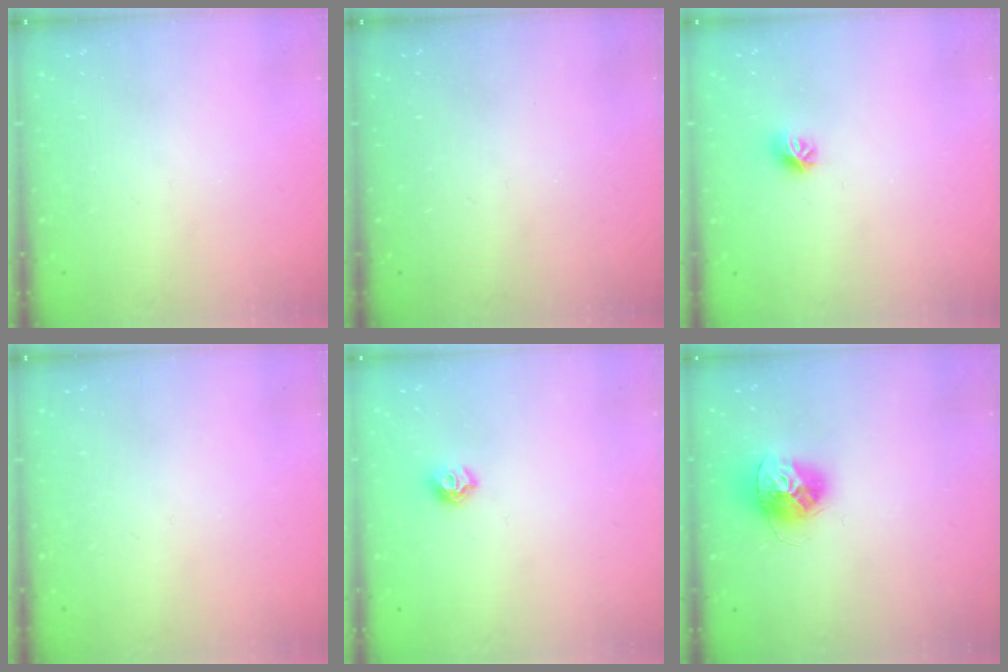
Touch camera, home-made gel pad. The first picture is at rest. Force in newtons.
{"total": 0.0}
{"total": 7.4, "press": 7.4, "slide": 0.7}
{"total": 0.0}
{"total": 7.2, "press": 7.1, "slide": 0.7}
{"total": 13.5, "press": 13.5, "slide": 1.0}